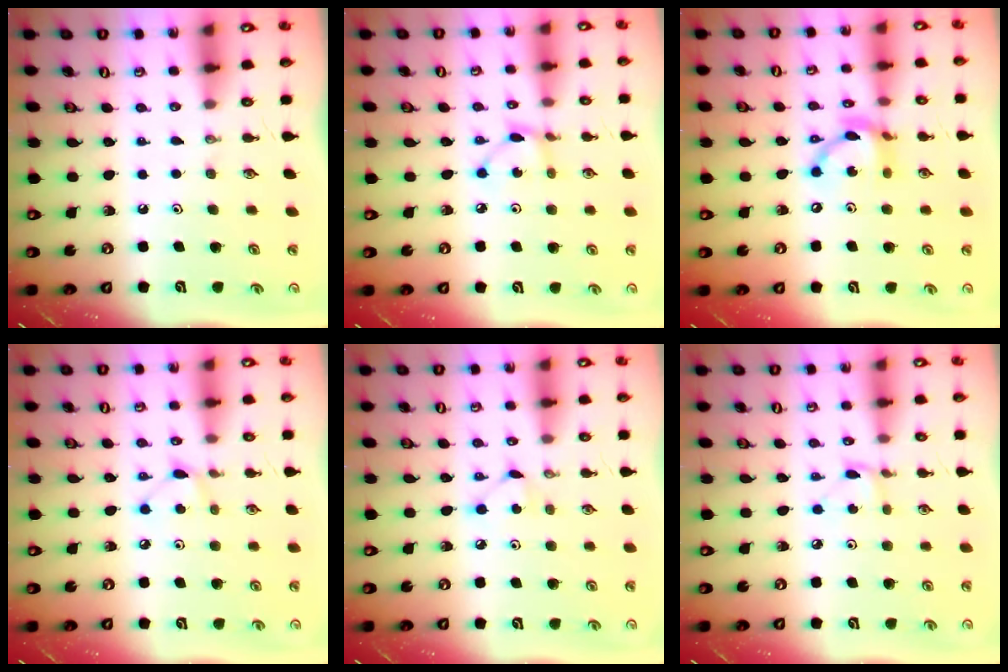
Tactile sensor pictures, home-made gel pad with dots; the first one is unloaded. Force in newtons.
{"total": 2.8, "press": 2.8, "slide": 0.1}
{"total": 11.3, "press": 11.3, "slide": 0.6}
{"total": 4.6, "press": 4.5, "slide": 0.6}
{"total": 3.7, "press": 3.7, "slide": 0.3}
{"total": 2.0, "press": 2.0, "slide": 0.2}